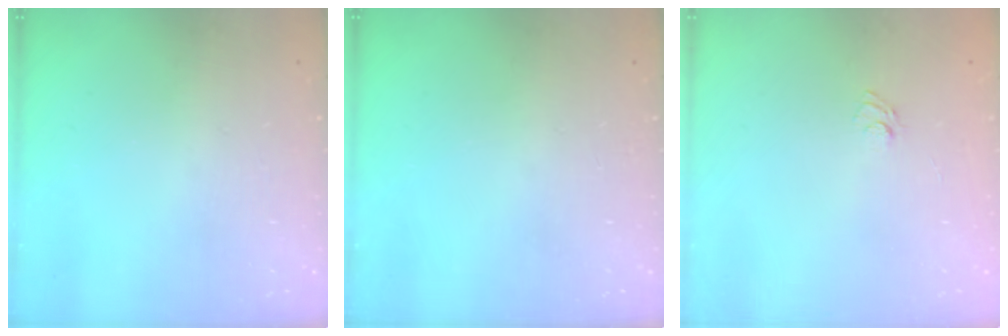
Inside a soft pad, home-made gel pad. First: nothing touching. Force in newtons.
{"total": 0.0}
{"total": 3.7, "press": 3.5, "slide": 1.3}